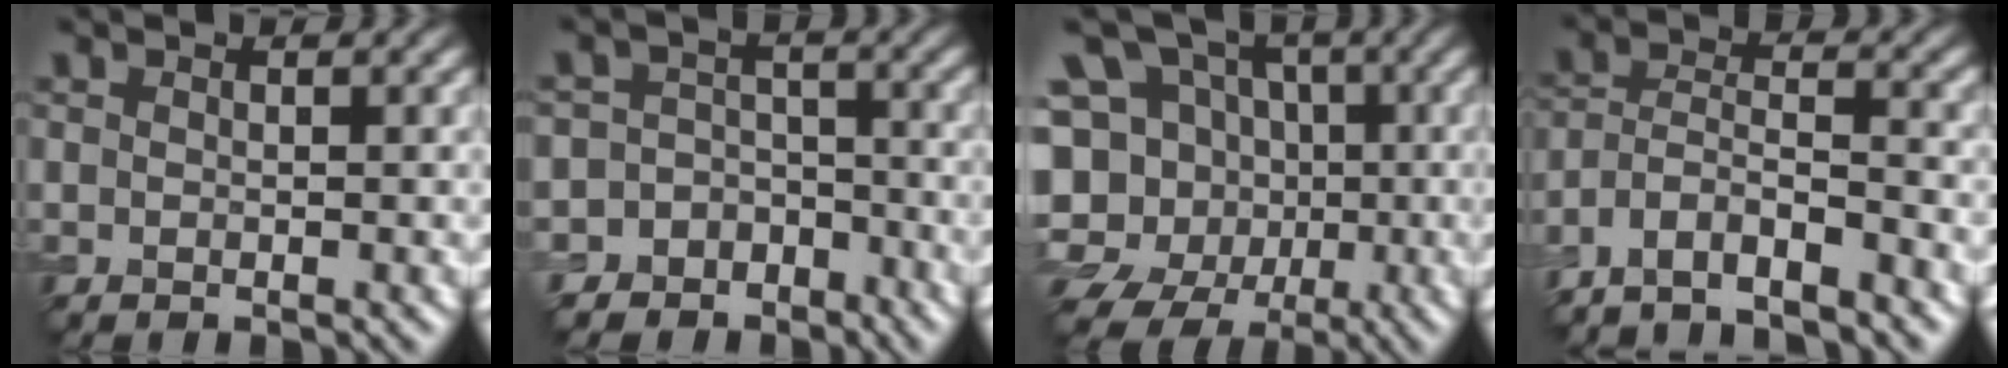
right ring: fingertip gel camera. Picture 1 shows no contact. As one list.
[{"total": 7.6, "force": [-5.1, 5.7, -0.4], "torque": [0.025, -0.007, -0.094]}, {"total": 11.4, "force": [-3.2, 10.1, 4.2], "torque": [-0.091, 0.004, -0.063]}, {"total": 5.9, "force": [-5.1, 1.3, 2.7], "torque": [-0.049, -0.002, -0.099]}]